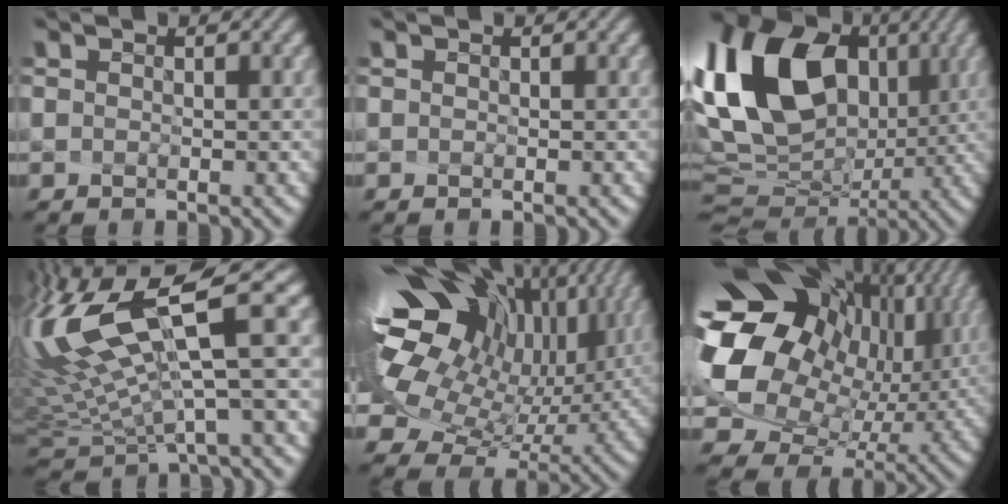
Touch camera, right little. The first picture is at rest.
{"total": 0.0}
{"total": 15.7, "force": [3.4, 10.8, 10.9], "torque": [-0.228, -0.006, 0.097]}
{"total": 11.1, "force": [4.1, 1.7, 10.2], "torque": [-0.244, -0.014, 0.115]}
{"total": 16.1, "force": [5.0, 9.4, 12.1], "torque": [-0.246, -0.011, 0.143]}
{"total": 16.3, "force": [3.1, 12.3, 10.3], "torque": [-0.232, -0.041, 0.123]}